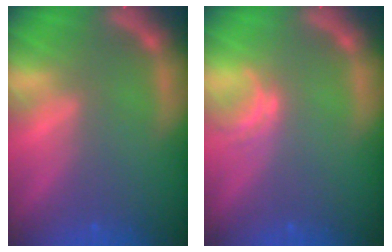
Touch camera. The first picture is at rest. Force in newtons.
{"total": 1.5}